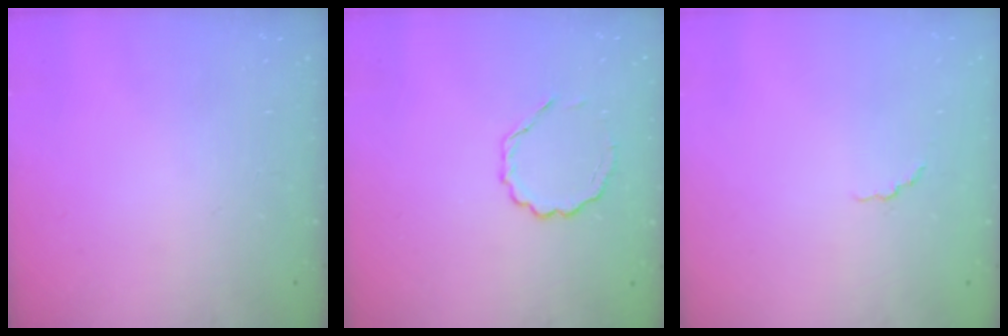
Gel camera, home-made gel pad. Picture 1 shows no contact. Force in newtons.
{"total": 3.4, "press": 3.3, "slide": 1.0}
{"total": 1.4, "press": 1.2, "slide": 0.6}